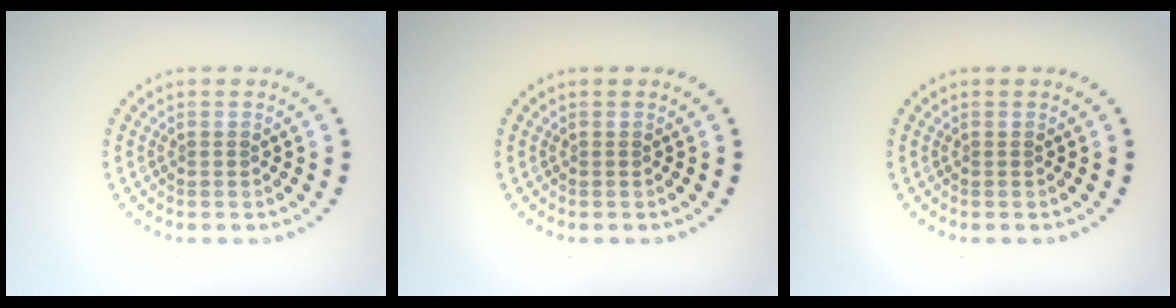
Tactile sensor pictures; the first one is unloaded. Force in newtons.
{"total": 0.0}
{"total": 0.0}